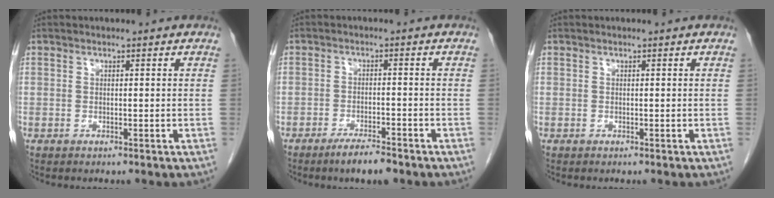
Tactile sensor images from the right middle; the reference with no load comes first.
{"total": 4.7, "force": [-3.6, 0.7, 2.9], "torque": [-0.054, -0.005, -0.061]}
{"total": 0.0}